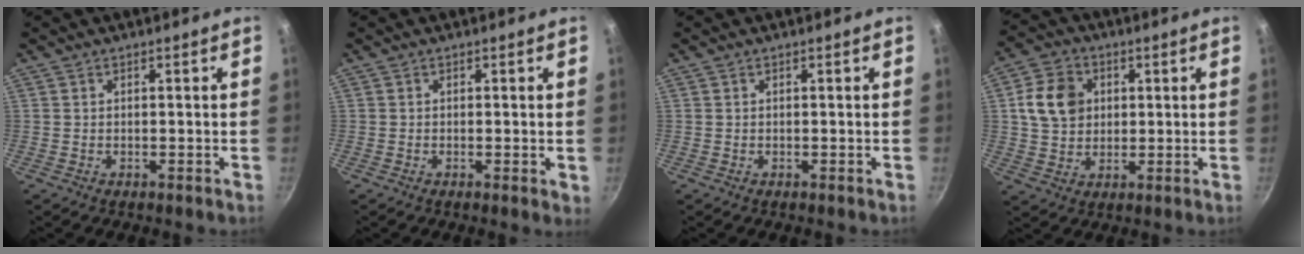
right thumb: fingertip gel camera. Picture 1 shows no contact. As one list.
[{"total": 1.0, "force": [-0.1, 0.3, 1.0], "torque": [-0.013, -0.004, -0.003]}, {"total": 0.0}, {"total": 9.8, "force": [2.2, 8.0, 5.3], "torque": [-0.073, 0.005, 0.032]}]